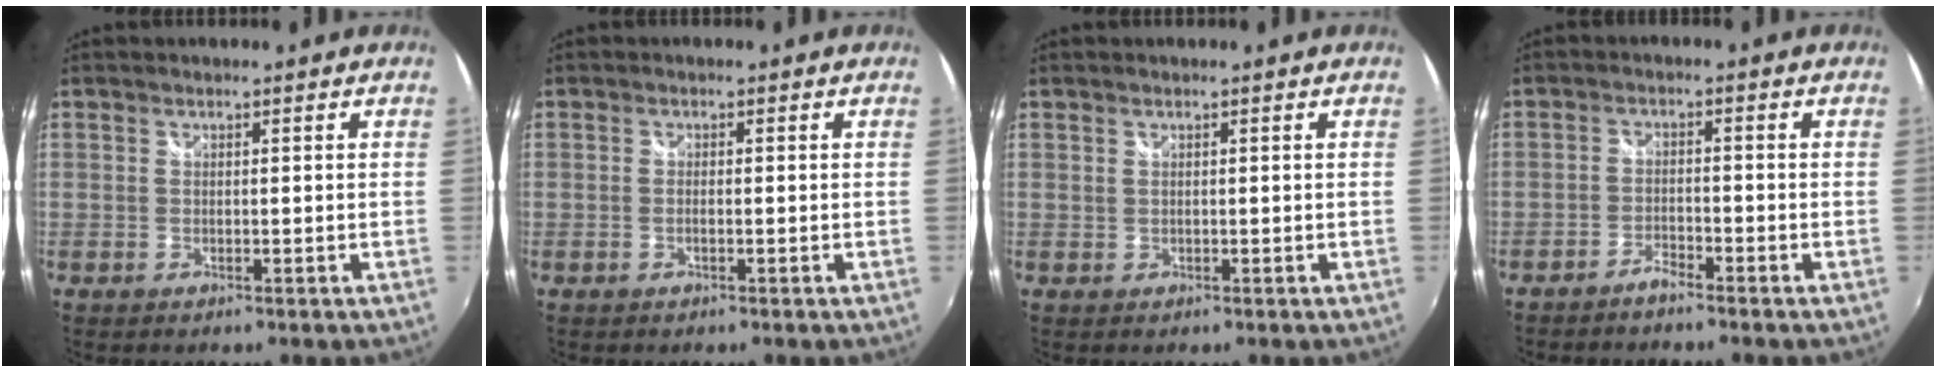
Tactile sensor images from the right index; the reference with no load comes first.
{"total": 0.9, "force": [-0.3, 0.2, 0.8], "torque": [-0.018, 0.001, -0.007]}
{"total": 0.0}
{"total": 2.4, "force": [-2.3, 0.4, 0.7], "torque": [-0.027, 0.000, -0.044]}